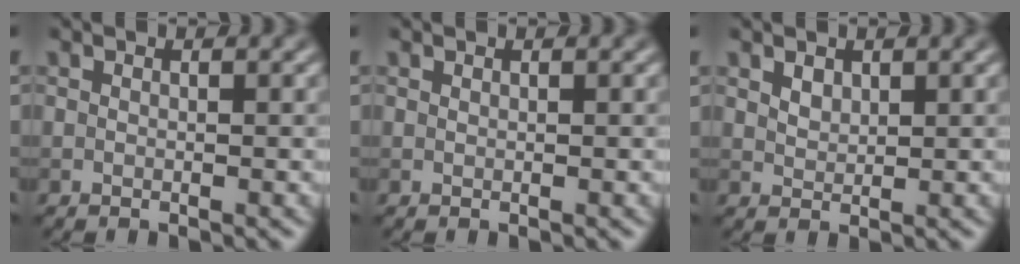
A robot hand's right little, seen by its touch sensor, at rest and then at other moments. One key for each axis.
{"total": 0.0}
{"total": 1.2, "fx": 0.8, "fy": 0.7, "fz": 0.6, "tx": -0.012, "ty": 0.000, "tz": 0.019}